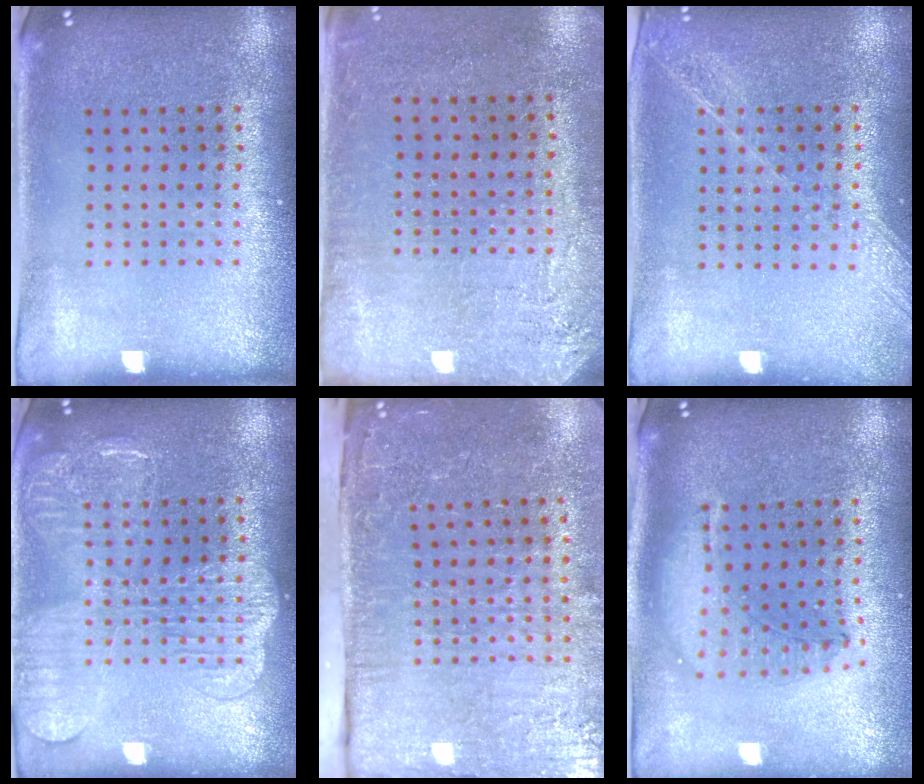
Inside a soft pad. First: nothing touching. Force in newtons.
{"total": 2.7, "press": 2.3, "slide": 1.4}
{"total": 1.5, "press": 1.4, "slide": 0.5}
{"total": 2.4, "press": 2.3, "slide": 0.5}
{"total": 5.1, "press": 4.1, "slide": 3.1}
{"total": 1.3, "press": 1.2, "slide": 0.4}